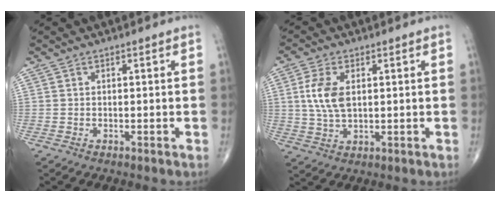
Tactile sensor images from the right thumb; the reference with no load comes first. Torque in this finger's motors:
{"motor_torque": [0.66, 2.07, 1.29, 0.18, 0.18]}